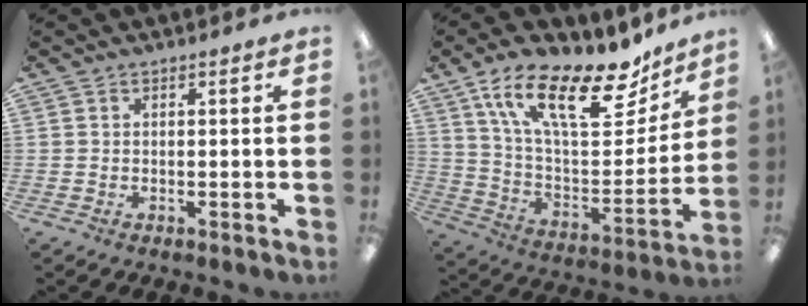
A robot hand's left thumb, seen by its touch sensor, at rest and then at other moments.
{"total": 23.7, "force": [14.9, 9.1, 15.9], "torque": [-0.256, -0.076, 0.257]}